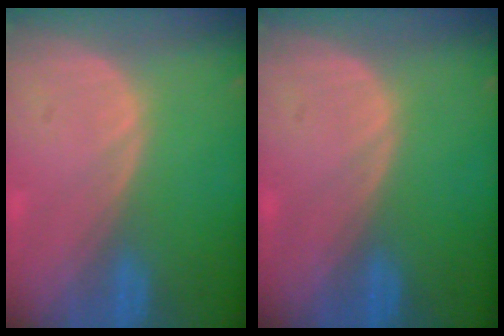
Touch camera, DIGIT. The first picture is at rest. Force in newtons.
{"total": 0.0}